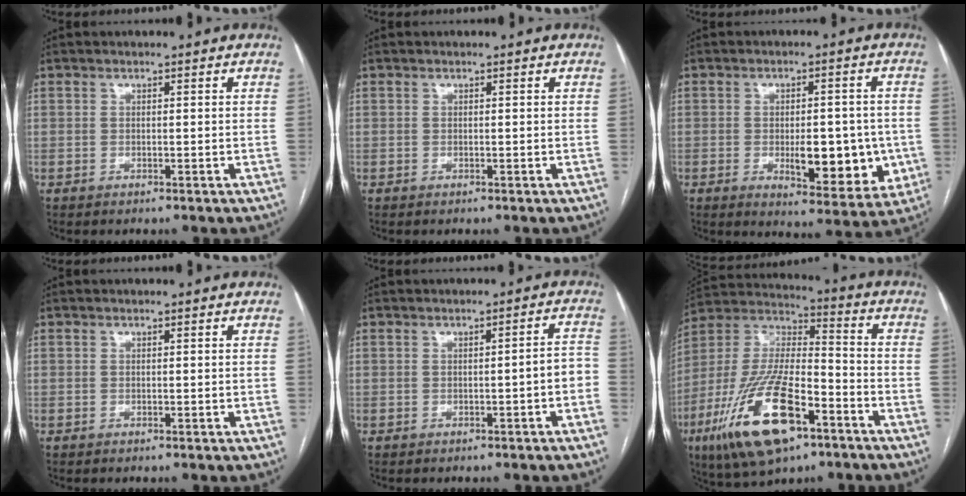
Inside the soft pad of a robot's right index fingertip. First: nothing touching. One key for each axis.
{"total": 0.0}
{"total": 11.4, "fx": -2.3, "fy": 4.5, "fz": 10.2, "tx": -0.126, "ty": -0.002, "tz": -0.019}
{"total": 0.0}
{"total": 2.7, "fx": -1.1, "fy": 0.3, "fz": 2.4, "tx": -0.019, "ty": 0.008, "tz": -0.016}
{"total": 21.0, "fx": -10.3, "fy": 7.3, "fz": 16.7, "tx": -0.366, "ty": -0.020, "tz": -0.182}